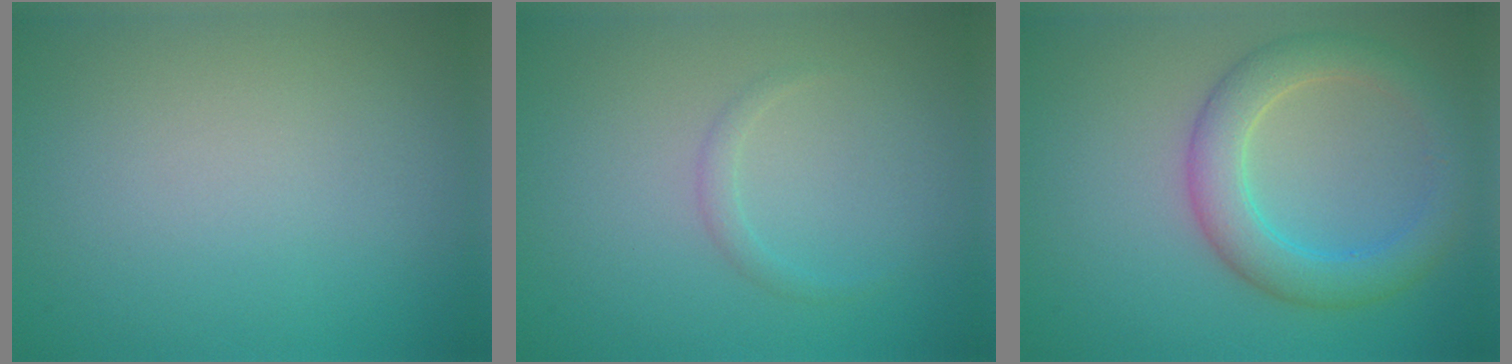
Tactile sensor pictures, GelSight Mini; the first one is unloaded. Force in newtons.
{"total": 0.9, "press": 0.9, "slide": 0.0}
{"total": 4.8, "press": 4.8, "slide": 0.3}